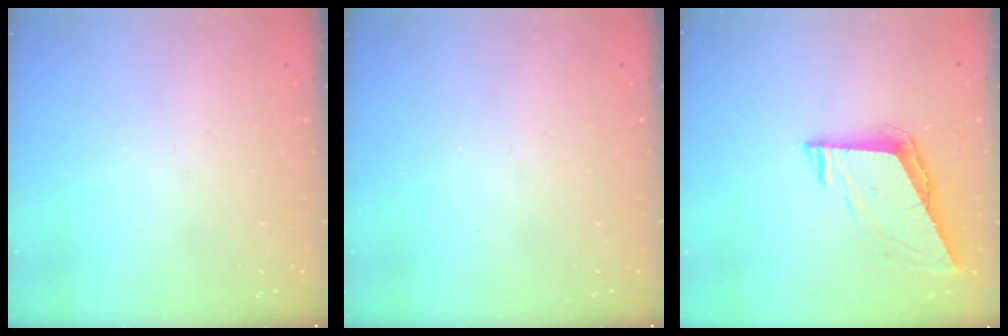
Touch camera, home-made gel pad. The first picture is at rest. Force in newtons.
{"total": 0.0}
{"total": 7.1, "press": 7.1, "slide": 0.2}